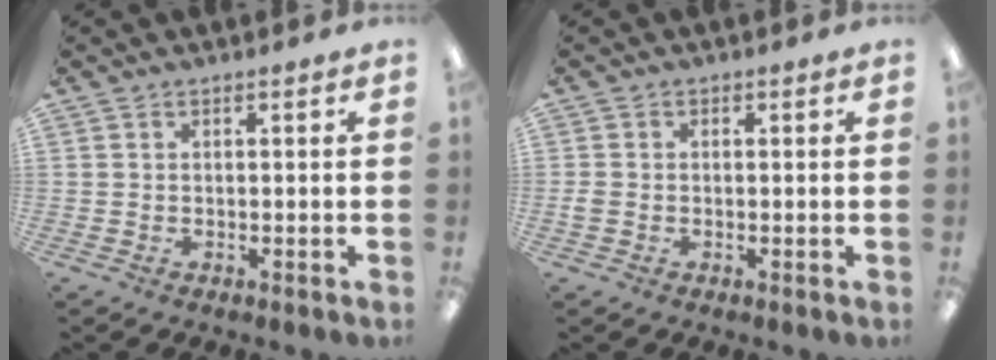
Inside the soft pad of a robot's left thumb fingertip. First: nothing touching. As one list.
[{"total": 1.3, "force": [-0.4, 1.1, 0.6], "torque": [-0.009, 0.004, -0.007]}]